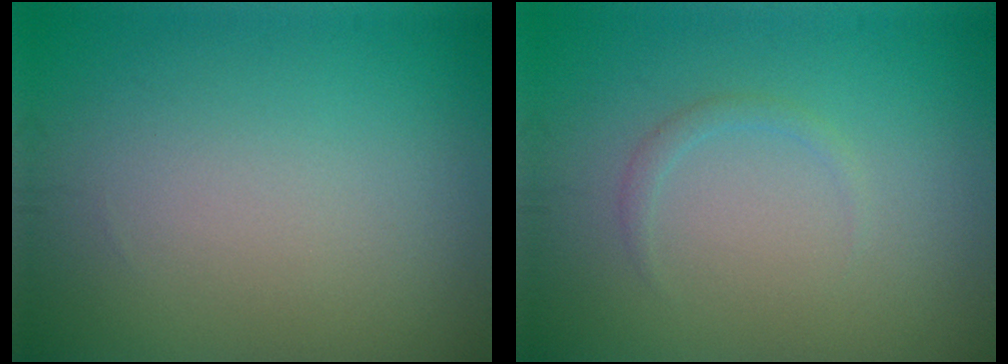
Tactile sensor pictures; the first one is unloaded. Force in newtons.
{"total": 0.9, "press": 0.9, "slide": 0.1}